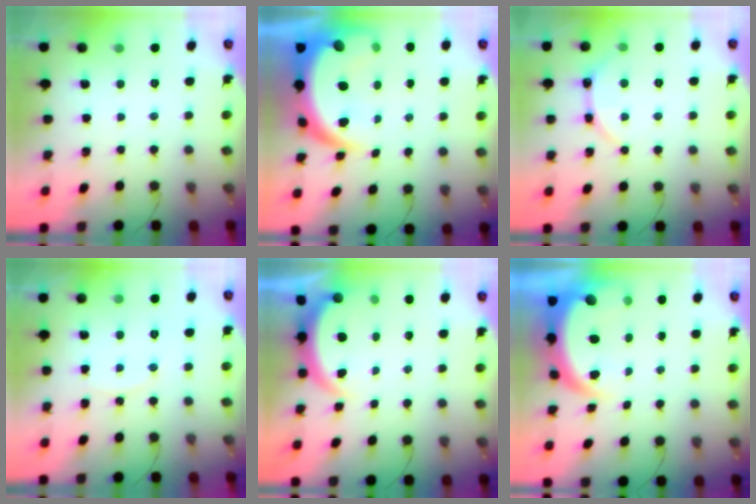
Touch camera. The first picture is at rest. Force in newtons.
{"total": 12.9, "press": 12.8, "slide": 1.5}
{"total": 4.4, "press": 4.0, "slide": 1.8}
{"total": 5.3, "press": 5.3, "slide": 0.7}
{"total": 5.1, "press": 5.0, "slide": 0.4}
{"total": 6.9, "press": 6.9, "slide": 0.9}